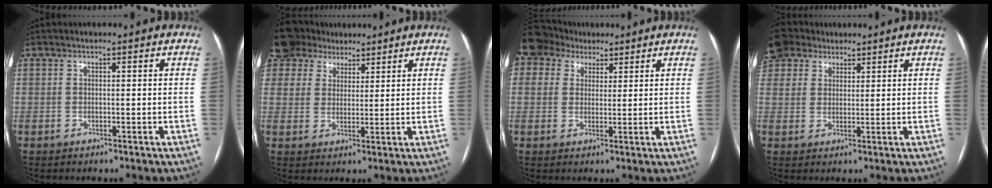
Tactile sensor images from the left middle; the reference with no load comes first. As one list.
[{"total": 7.6, "force": [5.9, 4.8, 0.0], "torque": [-0.003, 0.022, 0.110]}, {"total": 7.2, "force": [5.0, 5.1, 0.8], "torque": [-0.024, 0.037, 0.097]}, {"total": 8.0, "force": [6.3, 4.7, 1.2], "torque": [-0.034, 0.030, 0.130]}]